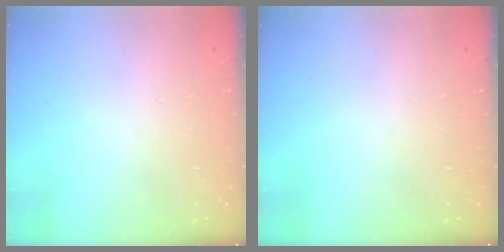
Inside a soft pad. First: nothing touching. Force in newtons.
{"total": 0.0}